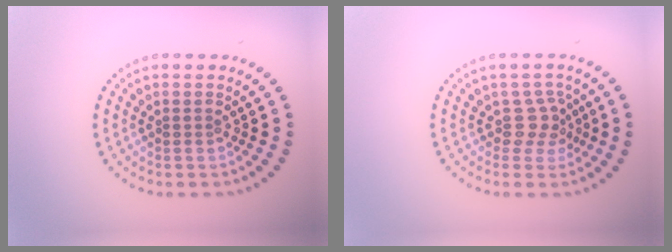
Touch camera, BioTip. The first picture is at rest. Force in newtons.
{"total": 2.3, "press": 1.6, "slide": 1.6}